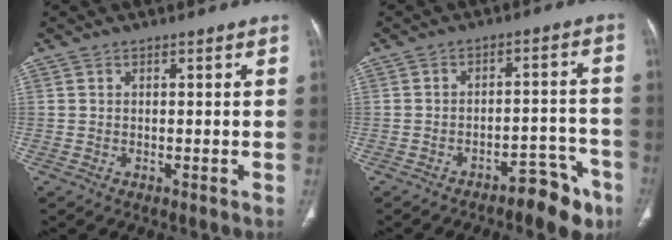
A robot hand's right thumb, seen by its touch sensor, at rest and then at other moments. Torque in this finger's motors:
{"motor_torque": [0.80, 1.22, -0.12, 0.00, 0.02]}